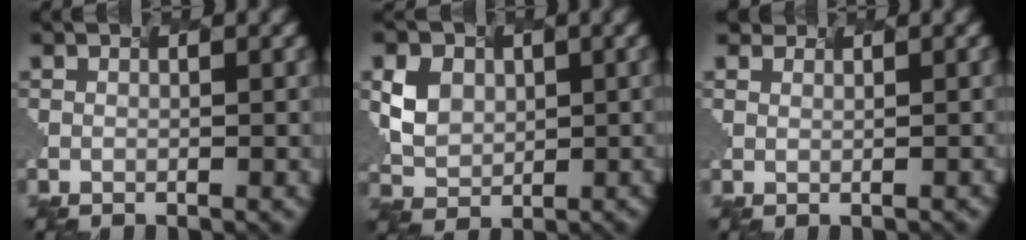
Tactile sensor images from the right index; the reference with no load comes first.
{"total": 4.0, "force": [0.5, 3.4, 2.1], "torque": [-0.035, 0.000, 0.016]}
{"total": 2.8, "force": [2.7, 1.0, 0.2], "torque": [-0.007, 0.005, 0.039]}